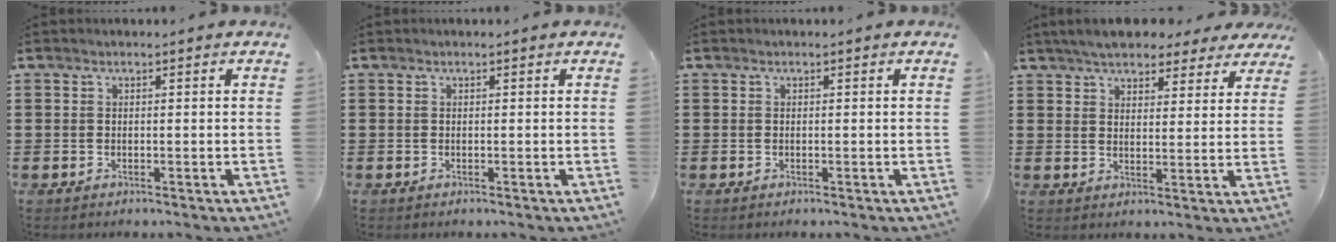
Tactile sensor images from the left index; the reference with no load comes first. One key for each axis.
{"total": 0.0}
{"total": 0.0}
{"total": 5.7, "fx": 5.3, "fy": 1.5, "fz": 1.7, "tx": -0.053, "ty": -0.007, "tz": 0.097}